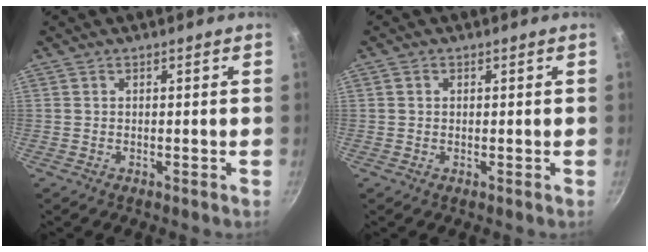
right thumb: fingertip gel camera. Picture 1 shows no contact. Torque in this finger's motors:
{"motor_torque": [-0.23, -0.29, -0.58, 0.03, -0.07]}